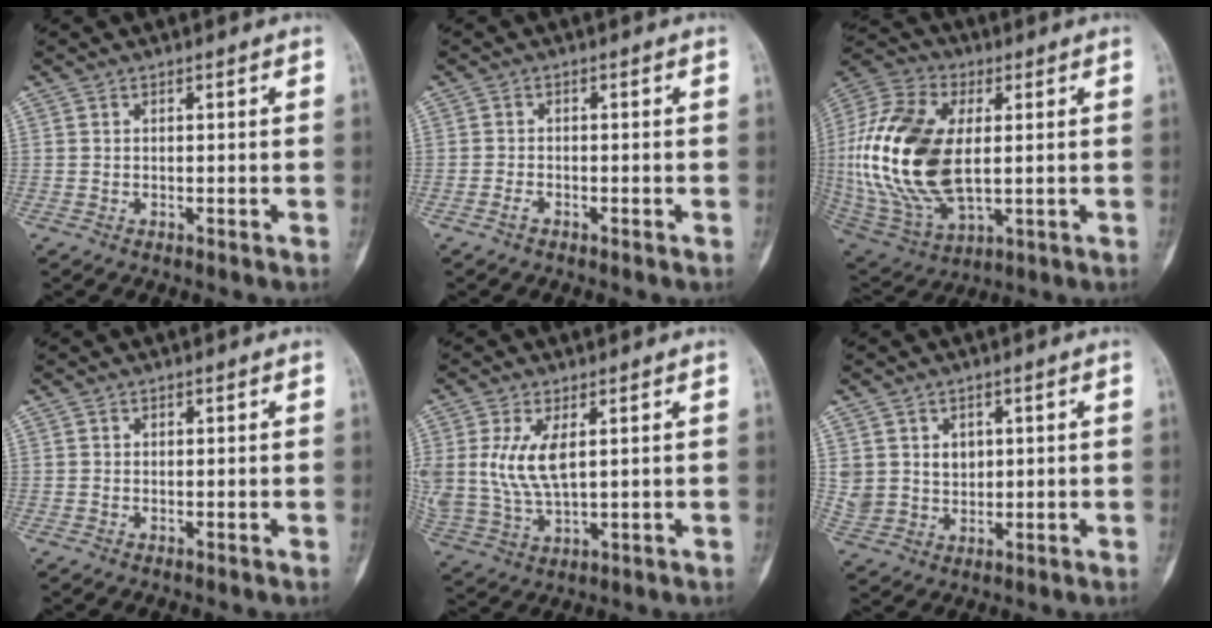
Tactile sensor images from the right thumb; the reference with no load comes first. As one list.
[{"total": 1.2, "force": [-0.8, 0.6, 0.5], "torque": [-0.008, 0.004, -0.019]}, {"total": 24.3, "force": [1.5, 13.7, 20.1], "torque": [-0.425, -0.010, 0.033]}, {"total": 0.0}, {"total": 9.9, "force": [2.5, 4.6, 8.4], "torque": [-0.187, -0.010, 0.062]}, {"total": 6.5, "force": [1.9, 5.6, 2.9], "torque": [-0.030, -0.012, 0.049]}]